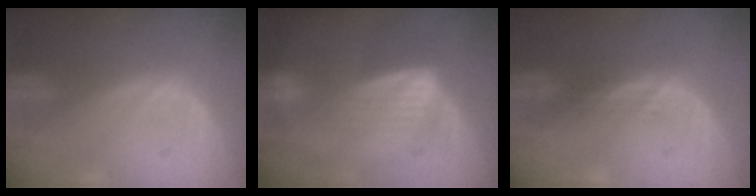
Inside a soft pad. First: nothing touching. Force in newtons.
{"total": 7.2, "press": 6.0, "slide": 4.0}
{"total": 1.1, "press": 0.9, "slide": 0.7}